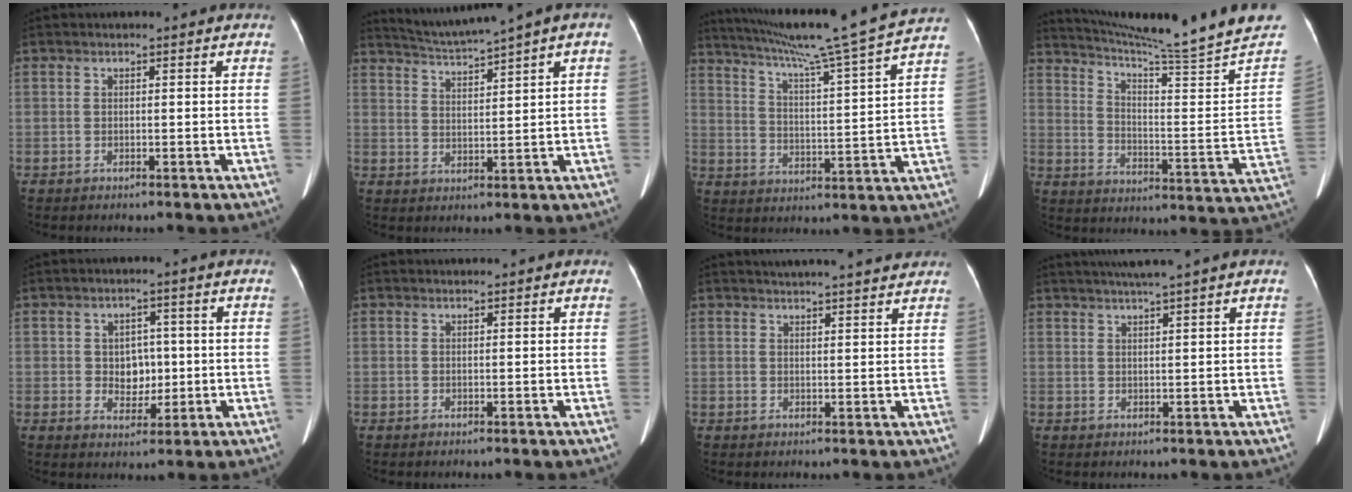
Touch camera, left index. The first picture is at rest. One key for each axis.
{"total": 5.8, "fx": 4.9, "fy": -1.3, "fz": 2.9, "tx": -0.053, "ty": 0.004, "tz": 0.091}
{"total": 20.9, "fx": 17.8, "fy": -2.4, "fz": 10.6, "tx": -0.185, "ty": -0.024, "tz": 0.248}
{"total": 20.7, "fx": 18.5, "fy": -3.0, "fz": 8.7, "tx": -0.145, "ty": -0.095, "tz": 0.254}
{"total": 4.3, "fx": 0.0, "fy": 3.4, "fz": 2.6, "tx": -0.040, "ty": 0.008, "tz": 0.007}
{"total": 1.1, "fx": 1.1, "fy": 0.2, "fz": 0.3, "tx": -0.008, "ty": 0.015, "tz": 0.019}
{"total": 11.4, "fx": 10.6, "fy": 0.8, "fz": 4.1, "tx": -0.058, "ty": 0.012, "tz": 0.128}
{"total": 5.4, "fx": 4.5, "fy": -1.4, "fz": 2.8, "tx": -0.043, "ty": 0.013, "tz": 0.071}